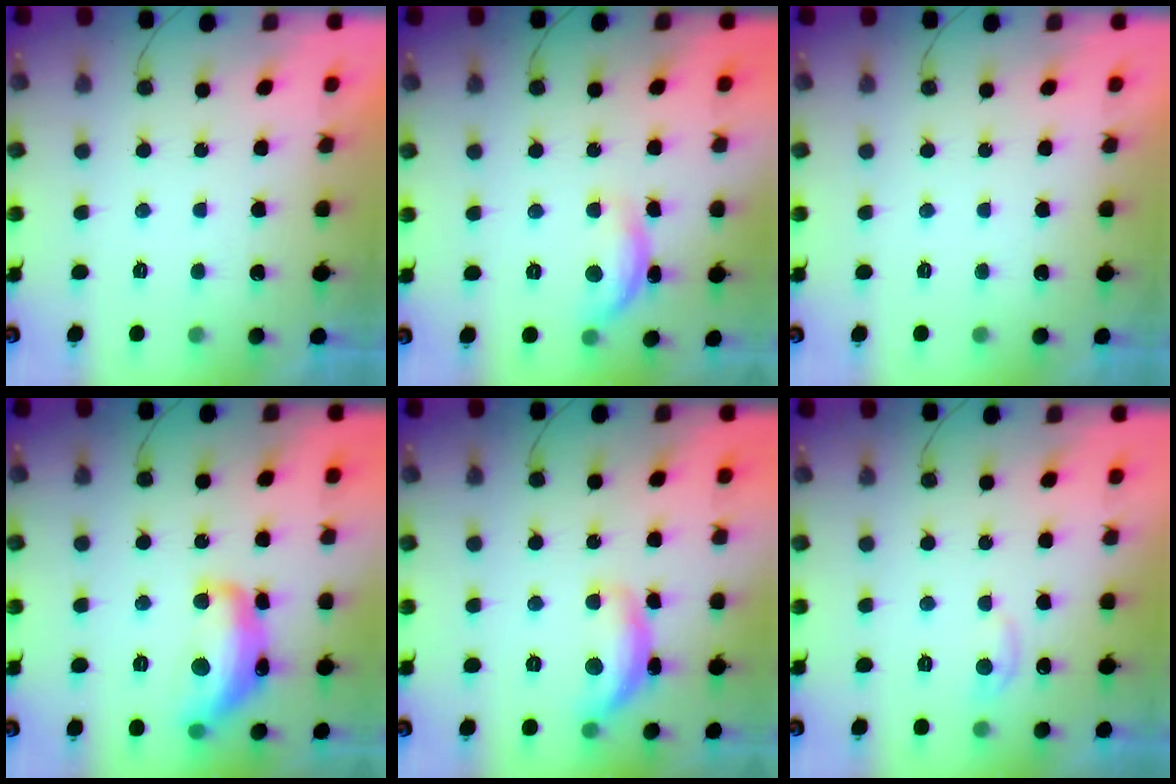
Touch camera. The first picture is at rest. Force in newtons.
{"total": 10.3, "press": 10.3, "slide": 0.5}
{"total": 0.0}
{"total": 14.6, "press": 14.5, "slide": 0.8}
{"total": 12.2, "press": 12.2, "slide": 0.6}
{"total": 5.9, "press": 5.9, "slide": 0.8}